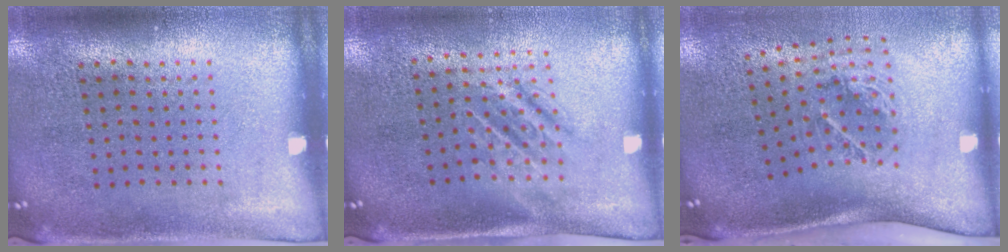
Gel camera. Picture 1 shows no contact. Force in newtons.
{"total": 1.6, "press": 1.3, "slide": 1.0}
{"total": 2.1, "press": 1.3, "slide": 1.7}